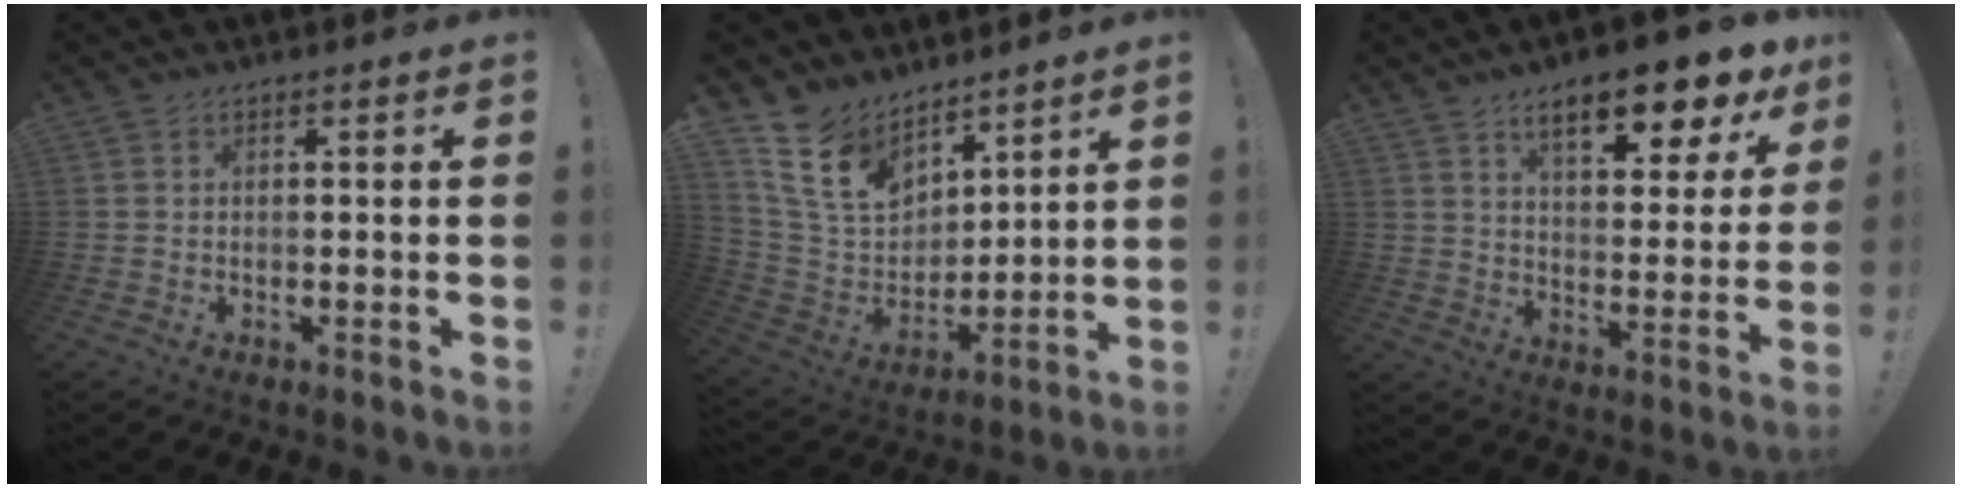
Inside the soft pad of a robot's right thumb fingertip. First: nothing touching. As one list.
[{"total": 14.5, "force": [10.1, 8.6, 5.9], "torque": [-0.132, -0.062, 0.199]}, {"total": 13.9, "force": [8.9, 4.1, 9.8], "torque": [-0.139, -0.059, 0.140]}]